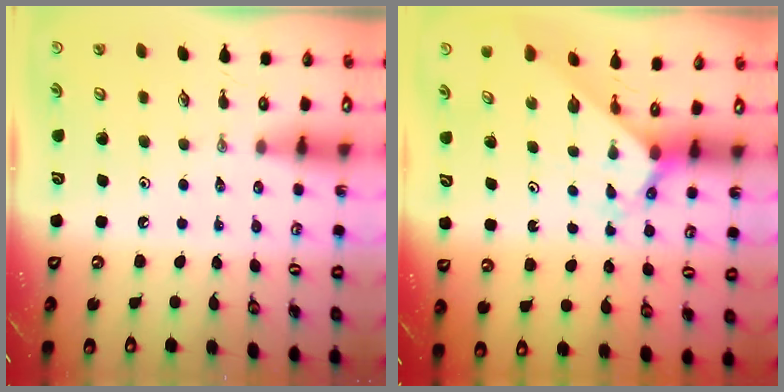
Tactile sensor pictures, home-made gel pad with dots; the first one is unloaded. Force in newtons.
{"total": 2.3, "press": 2.3, "slide": 0.2}